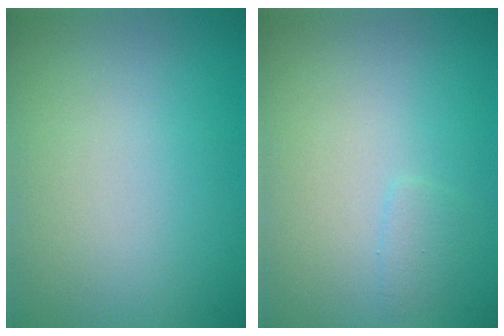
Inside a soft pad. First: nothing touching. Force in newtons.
{"total": 0.8, "press": 0.8, "slide": 0.0}